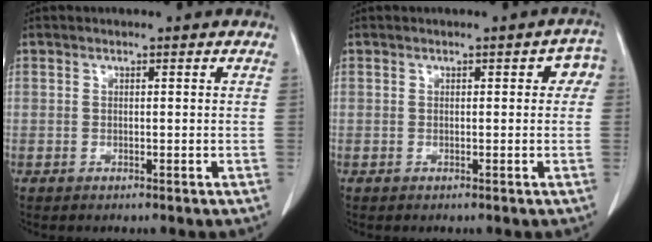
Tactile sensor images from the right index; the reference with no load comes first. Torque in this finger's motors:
{"motor_torque": [0.29, 0.05, 0.04, 0.00]}